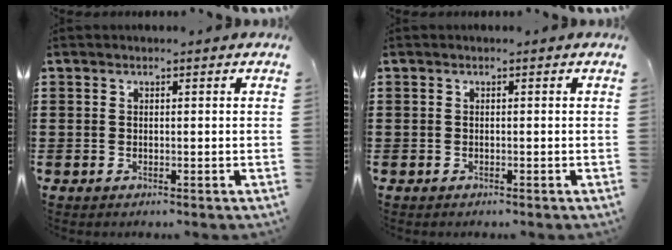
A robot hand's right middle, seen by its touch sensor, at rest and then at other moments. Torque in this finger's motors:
{"motor_torque": [-0.10, 0.04, -0.02, 0.00]}